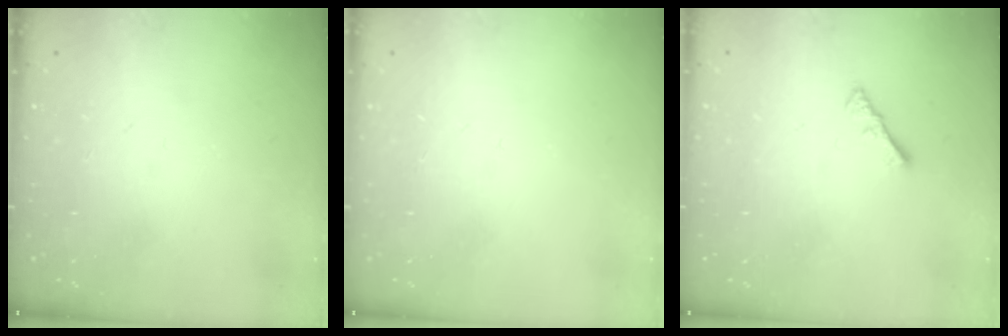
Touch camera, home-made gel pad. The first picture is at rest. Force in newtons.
{"total": 0.0}
{"total": 1.1, "press": 1.1, "slide": 0.4}